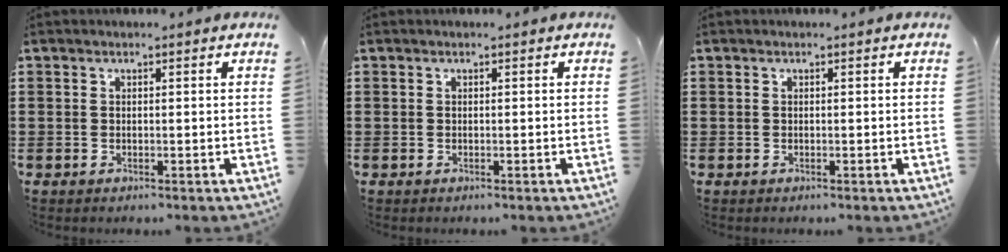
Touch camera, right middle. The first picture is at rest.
{"total": 0.0}
{"total": 0.0}